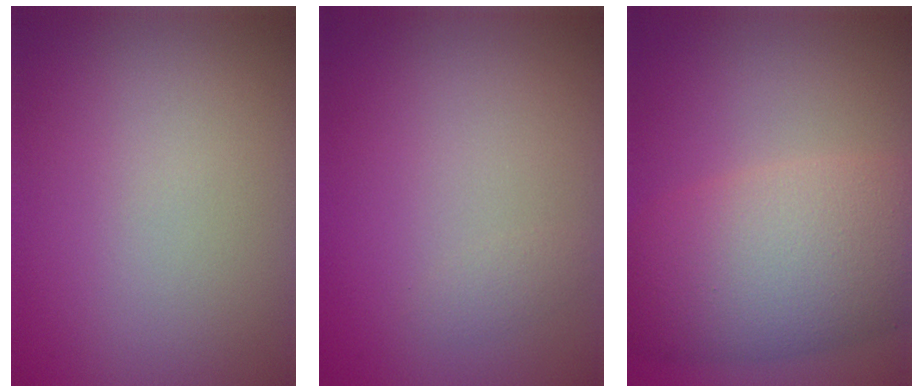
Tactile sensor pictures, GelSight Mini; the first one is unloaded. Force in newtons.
{"total": 0.7, "press": 0.7, "slide": 0.0}
{"total": 9.6, "press": 9.6, "slide": 0.4}